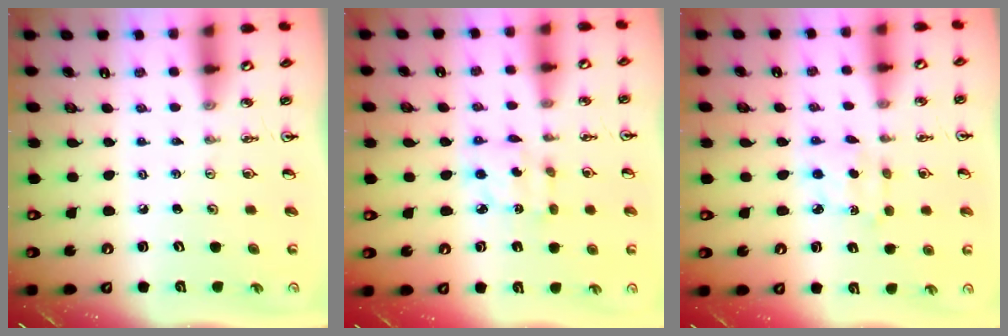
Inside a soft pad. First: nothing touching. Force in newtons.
{"total": 3.7, "press": 3.7, "slide": 0.1}
{"total": 2.8, "press": 2.8, "slide": 0.4}